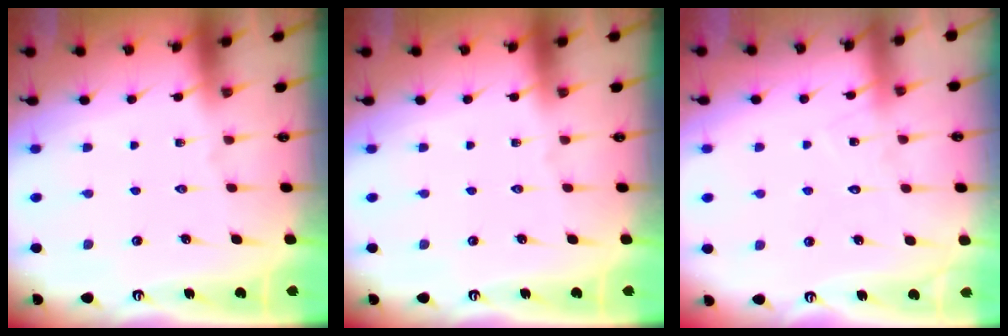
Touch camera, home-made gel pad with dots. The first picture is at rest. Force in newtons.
{"total": 0.0}
{"total": 7.8, "press": 7.8, "slide": 0.6}